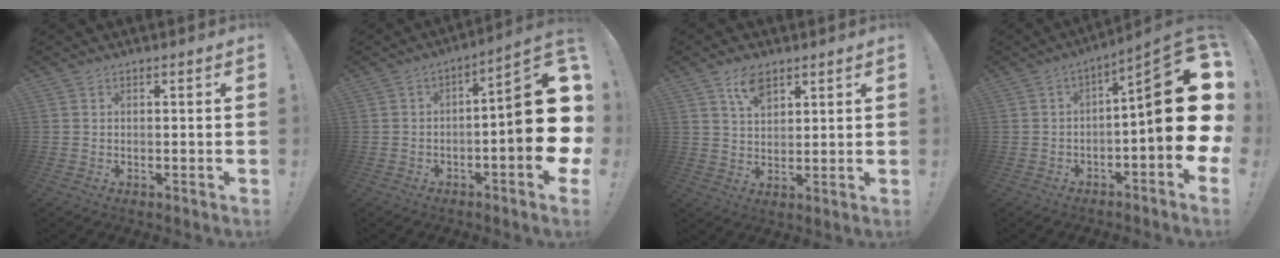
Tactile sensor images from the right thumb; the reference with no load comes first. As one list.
[{"total": 18.3, "force": [-2.2, 4.2, 17.7], "torque": [-0.240, 0.003, -0.033]}, {"total": 7.0, "force": [4.4, 3.7, 4.0], "torque": [-0.071, -0.013, 0.079]}, {"total": 19.4, "force": [0.1, 4.1, 19.0], "torque": [-0.278, -0.006, 0.000]}]